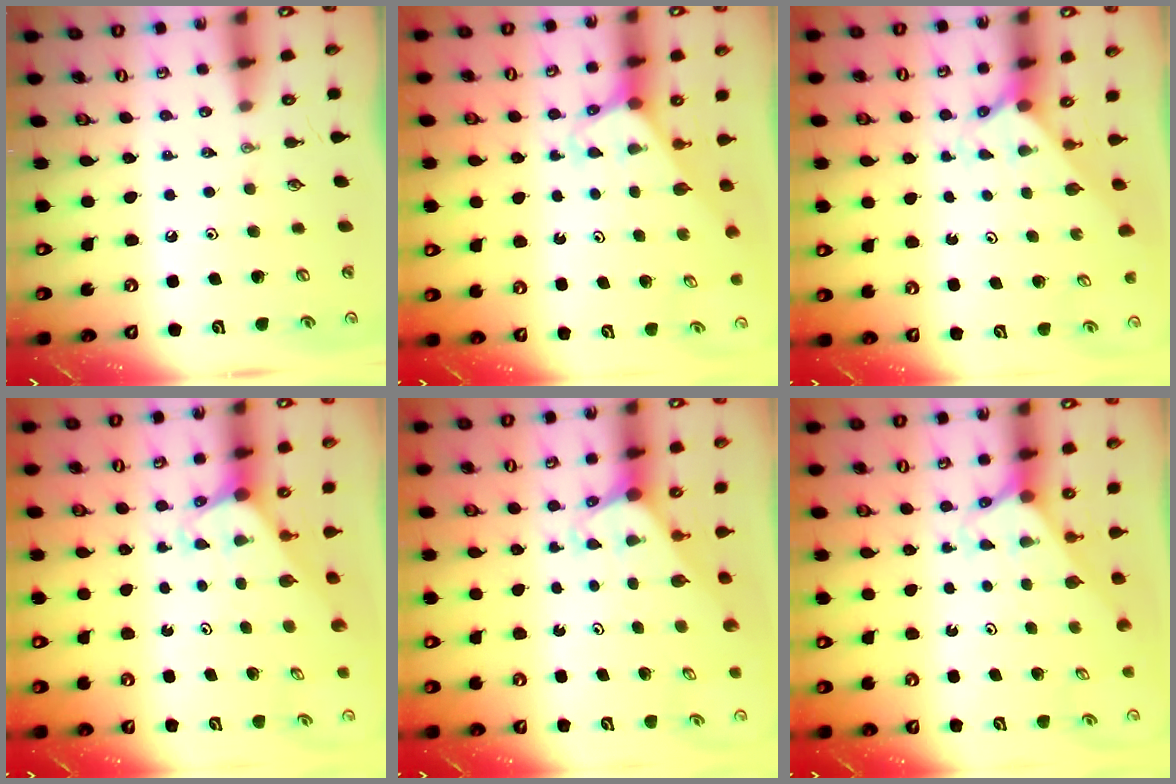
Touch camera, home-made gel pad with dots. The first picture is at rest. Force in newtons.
{"total": 3.2, "press": 3.2, "slide": 0.2}
{"total": 2.1, "press": 2.1, "slide": 0.2}
{"total": 1.9, "press": 1.9, "slide": 0.2}
{"total": 1.9, "press": 1.9, "slide": 0.2}
{"total": 2.6, "press": 2.6, "slide": 0.2}